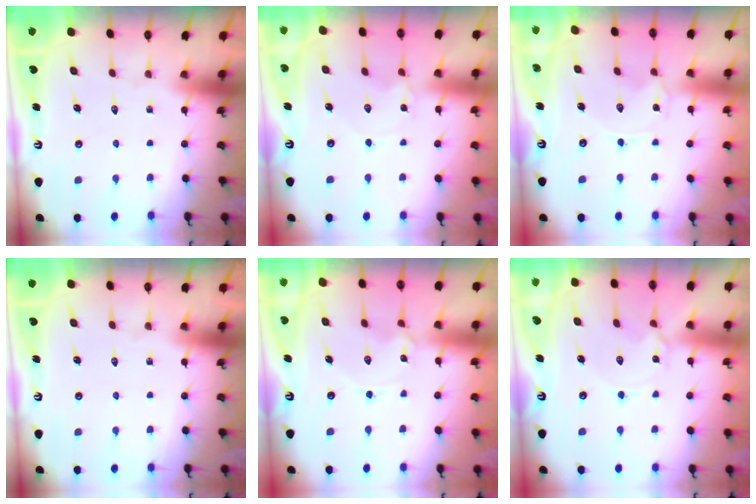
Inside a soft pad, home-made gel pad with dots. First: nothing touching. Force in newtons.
{"total": 1.8, "press": 1.8, "slide": 0.2}
{"total": 0.0}
{"total": 0.0}
{"total": 0.0}
{"total": 3.0, "press": 2.9, "slide": 0.5}